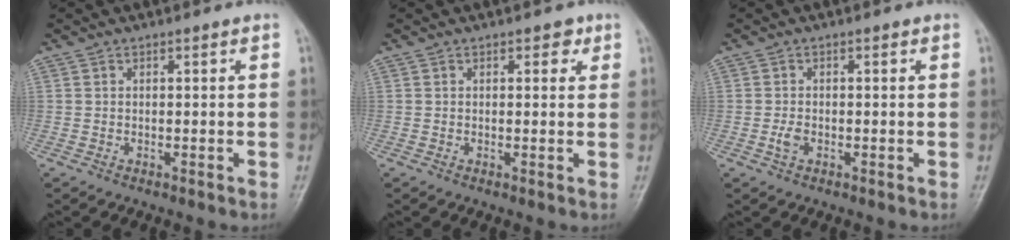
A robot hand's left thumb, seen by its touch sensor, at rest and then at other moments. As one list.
[{"total": 2.0, "force": [1.0, 1.3, 1.2], "torque": [0.002, -0.001, 0.008]}, {"total": 1.9, "force": [-0.5, 1.2, 1.4], "torque": [-0.025, 0.000, -0.013]}]